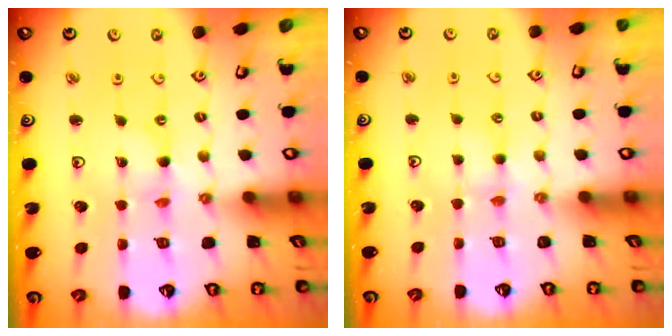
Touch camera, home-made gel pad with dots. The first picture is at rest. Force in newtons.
{"total": 2.2, "press": 2.2, "slide": 0.4}